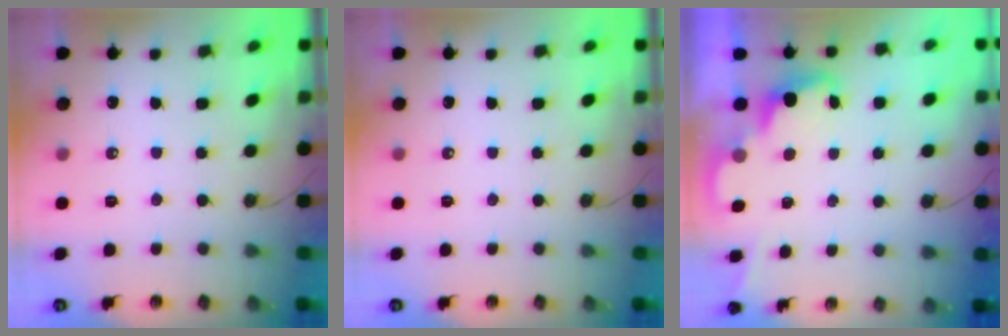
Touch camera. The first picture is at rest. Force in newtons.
{"total": 0.0}
{"total": 2.5, "press": 2.5, "slide": 0.5}